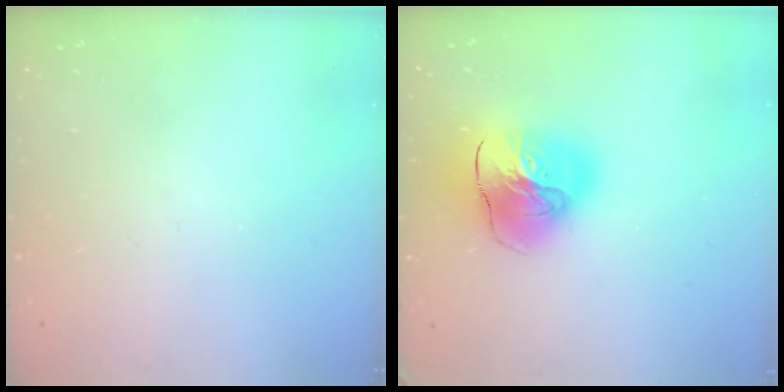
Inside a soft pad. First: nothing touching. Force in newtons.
{"total": 17.4, "press": 17.2, "slide": 2.3}